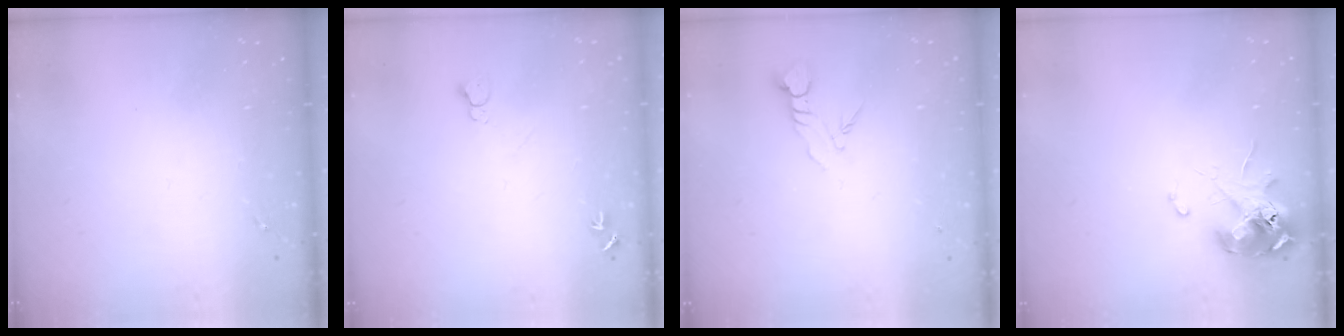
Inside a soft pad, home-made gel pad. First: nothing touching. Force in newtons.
{"total": 5.1, "press": 5.1, "slide": 0.6}
{"total": 3.8, "press": 3.8, "slide": 0.2}
{"total": 11.6, "press": 11.5, "slide": 1.5}